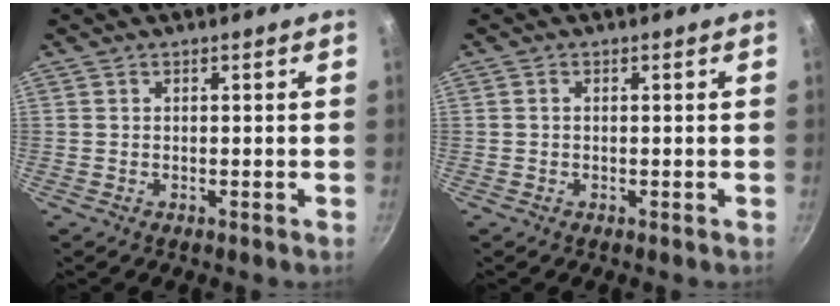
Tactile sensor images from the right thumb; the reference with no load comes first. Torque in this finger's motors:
{"motor_torque": [0.02, -0.23, -0.42, 0.21, 0.06]}